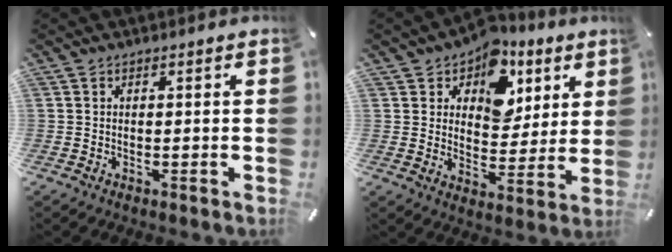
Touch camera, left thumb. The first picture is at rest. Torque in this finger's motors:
{"motor_torque": [1.70, 1.75, 1.30, -1.27, 0.35]}